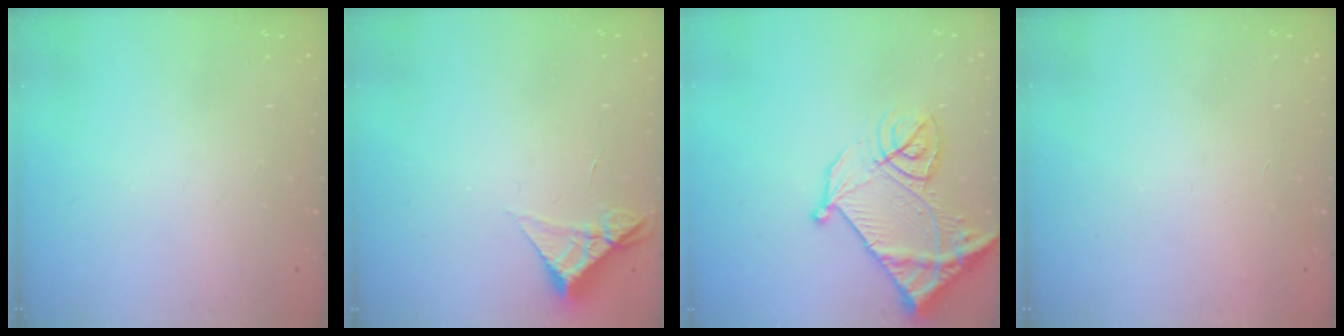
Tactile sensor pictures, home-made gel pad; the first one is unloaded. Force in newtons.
{"total": 5.2, "press": 5.2, "slide": 0.3}
{"total": 17.4, "press": 17.3, "slide": 1.8}
{"total": 3.4, "press": 3.4, "slide": 0.1}